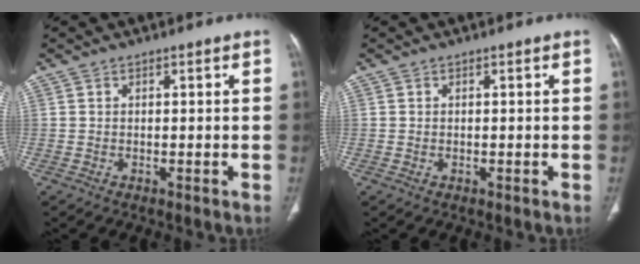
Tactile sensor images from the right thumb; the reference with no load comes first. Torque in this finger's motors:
{"motor_torque": [0.30, 0.57, -0.37, 0.01, -0.02]}